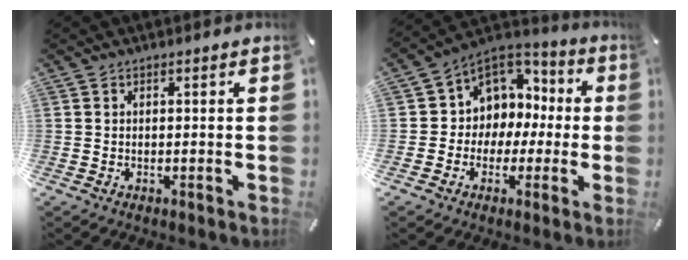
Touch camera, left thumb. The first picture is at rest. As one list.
[{"total": 8.2, "force": [0.4, 8.2, 0.4], "torque": [-0.017, -0.014, 0.016]}]